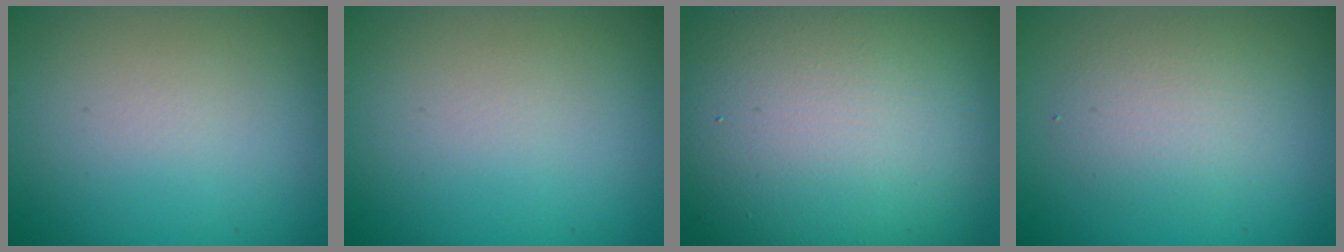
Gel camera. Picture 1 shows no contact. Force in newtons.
{"total": 0.0}
{"total": 16.1, "press": 16.1, "slide": 0.9}
{"total": 2.2, "press": 2.2, "slide": 0.2}